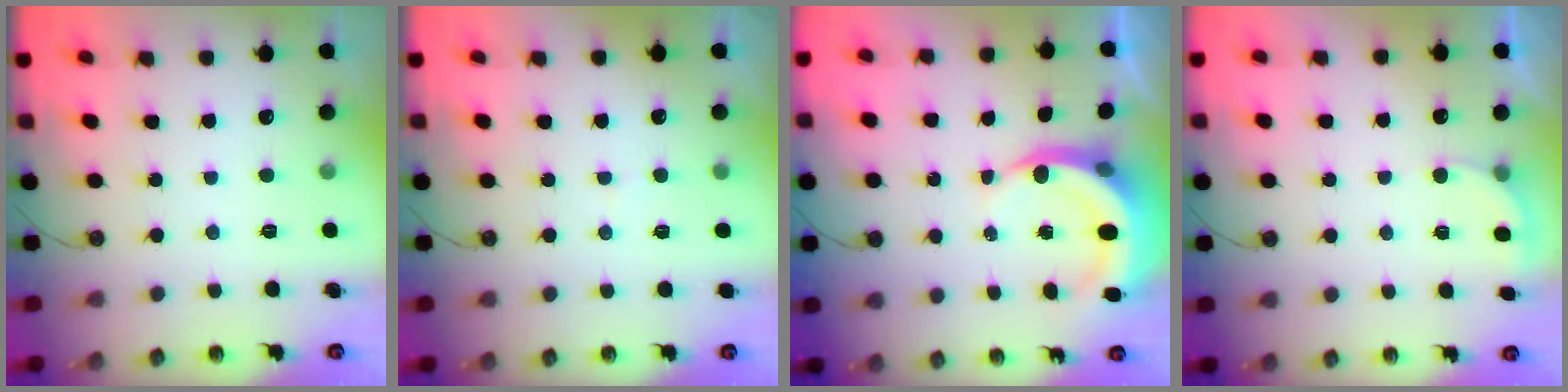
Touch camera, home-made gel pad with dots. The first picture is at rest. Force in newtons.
{"total": 2.6, "press": 2.4, "slide": 0.9}
{"total": 7.8, "press": 7.7, "slide": 1.2}
{"total": 3.5, "press": 3.5, "slide": 0.6}